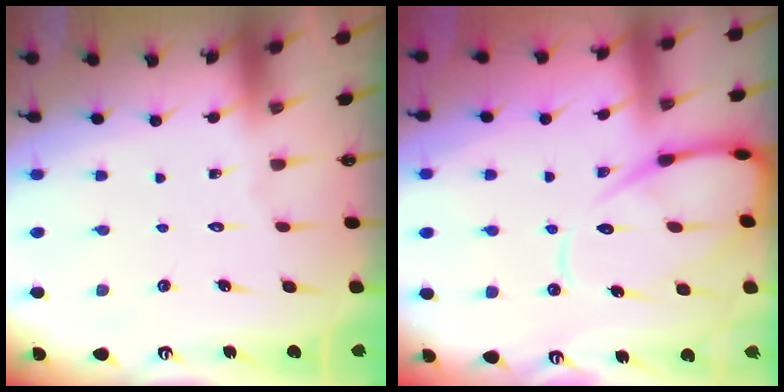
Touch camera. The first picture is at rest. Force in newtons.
{"total": 12.2, "press": 12.2, "slide": 1.1}